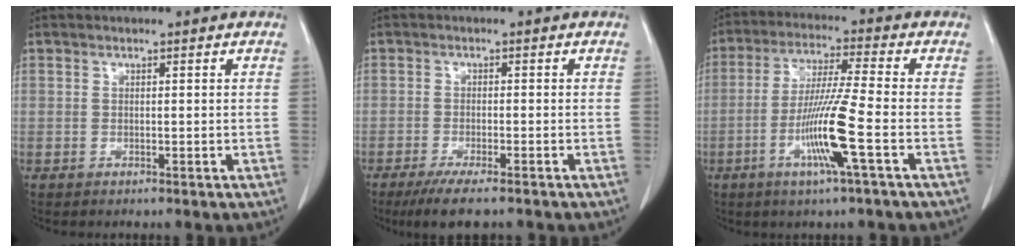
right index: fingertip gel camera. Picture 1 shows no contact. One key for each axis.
{"total": 7.2, "fx": -5.6, "fy": 0.9, "fz": 4.5, "tx": -0.070, "ty": -0.017, "tz": -0.086}
{"total": 10.7, "fx": -3.6, "fy": -1.0, "fz": 10.1, "tx": -0.200, "ty": -0.014, "tz": -0.073}